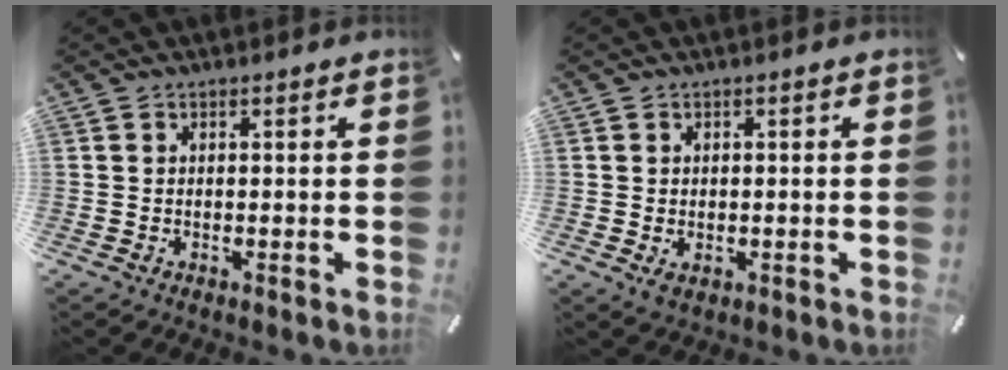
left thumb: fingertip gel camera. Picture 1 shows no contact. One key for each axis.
{"total": 1.4, "fx": -0.3, "fy": 1.2, "fz": 0.8, "tx": -0.014, "ty": 0.002, "tz": -0.004}